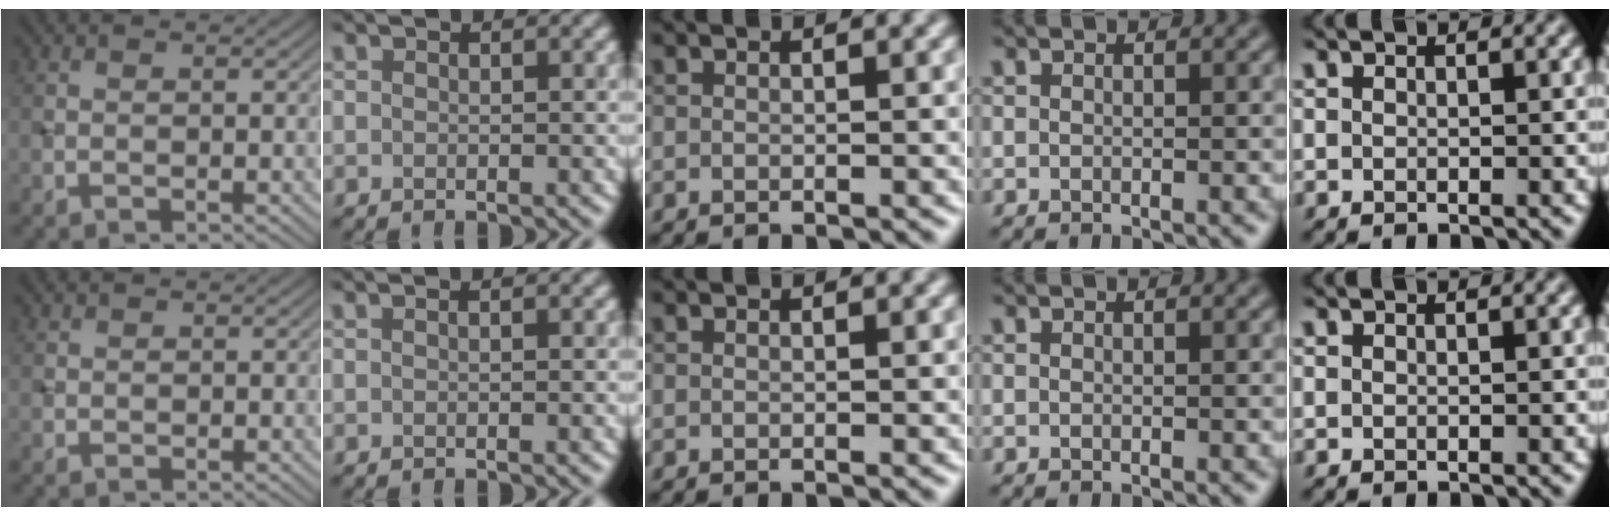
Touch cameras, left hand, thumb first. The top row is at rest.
{"thumb": {"total": 0.7, "force": [0.5, 0.5, 0.1], "torque": [-0.002, -0.001, 0.012]}, "index": {"total": 0.8, "force": [0.3, 0.5, 0.6], "torque": [0.006, 0.000, -0.008]}}